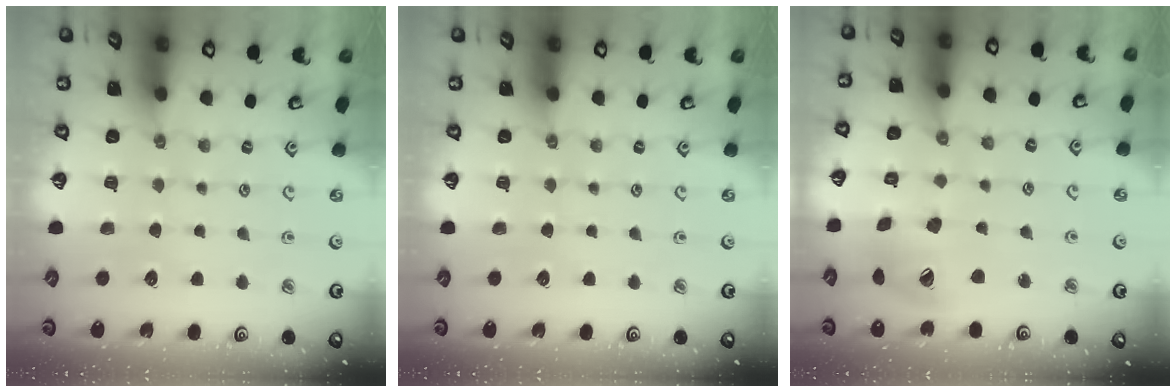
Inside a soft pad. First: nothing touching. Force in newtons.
{"total": 0.0}
{"total": 15.5, "press": 15.2, "slide": 2.5}